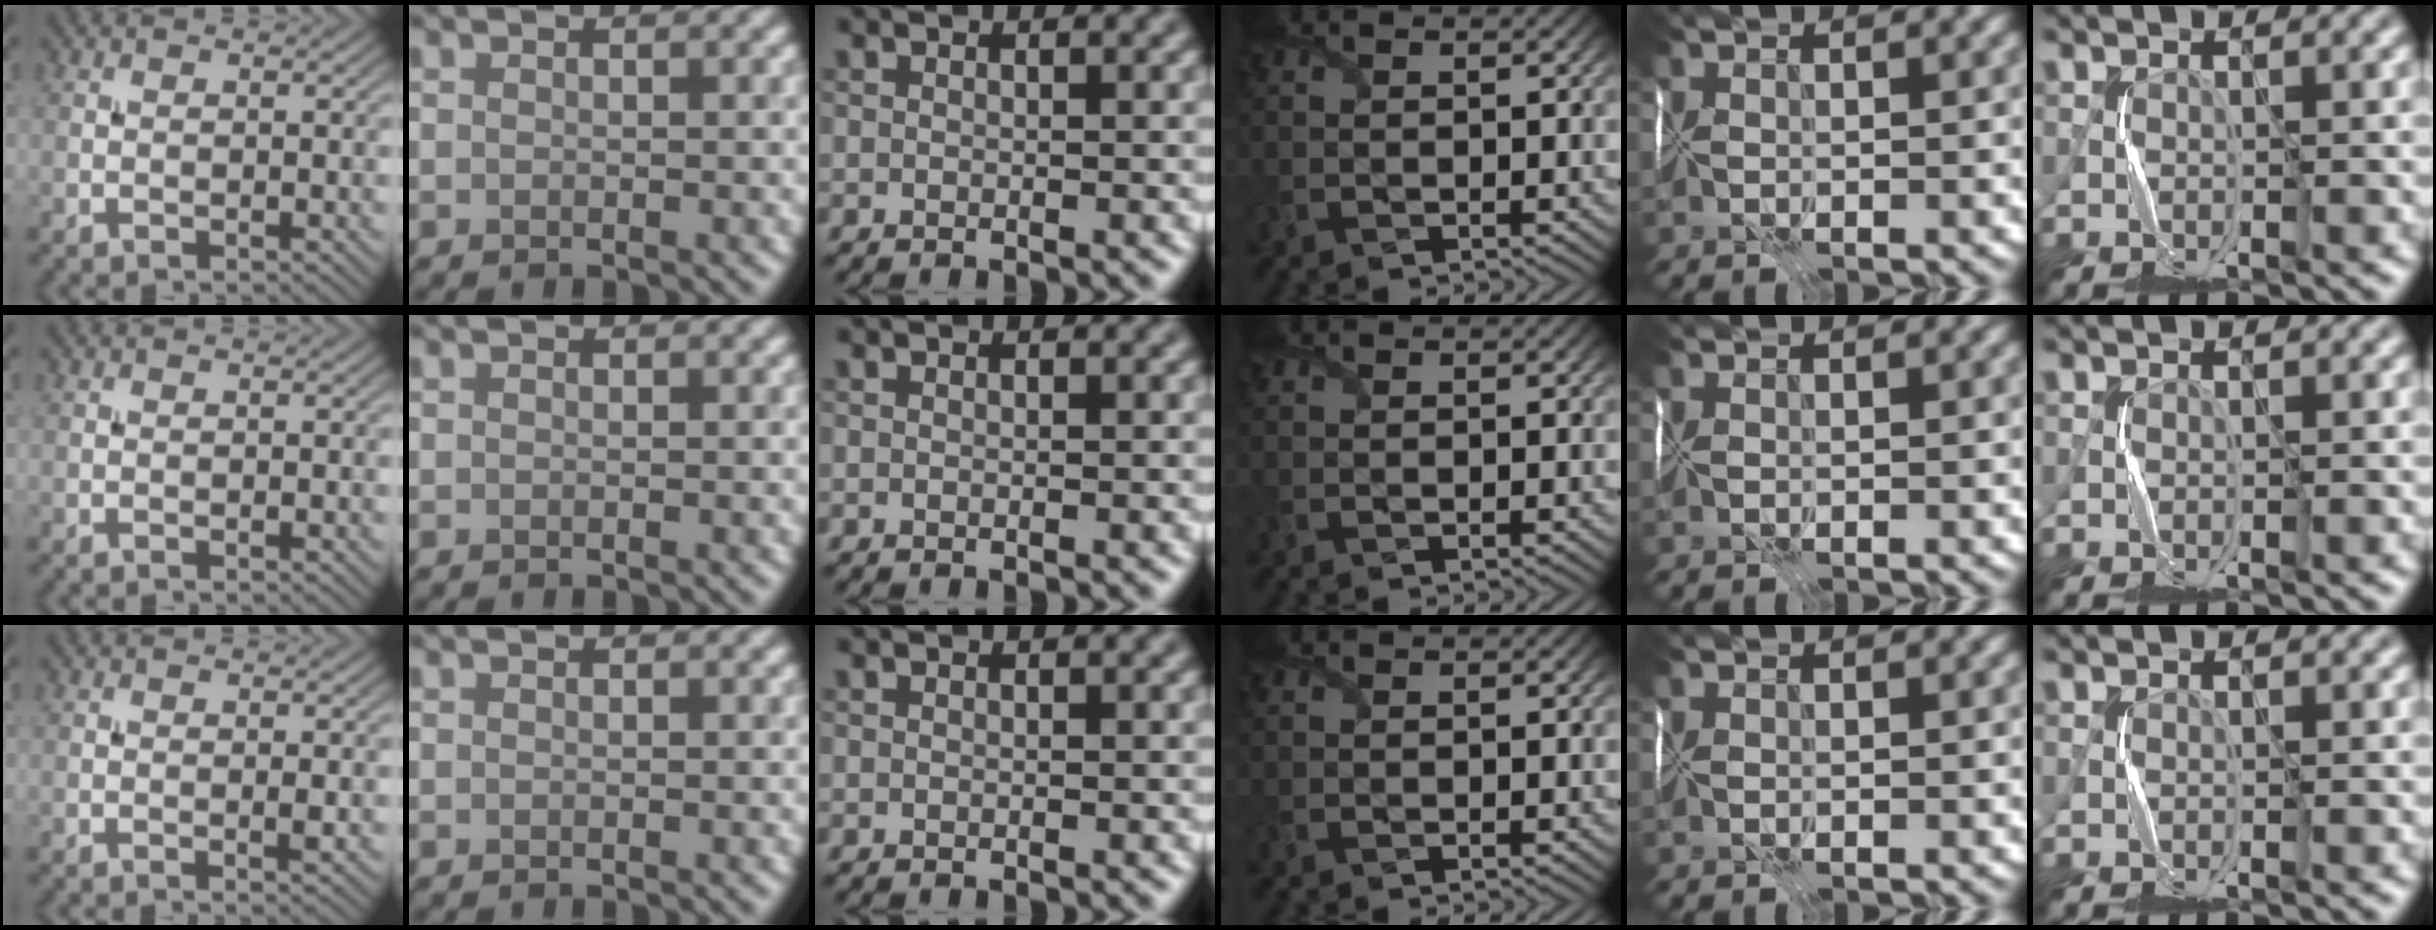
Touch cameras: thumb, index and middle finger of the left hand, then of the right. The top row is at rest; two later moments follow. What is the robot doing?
{"motion": "fold", "object": "shipping label"}